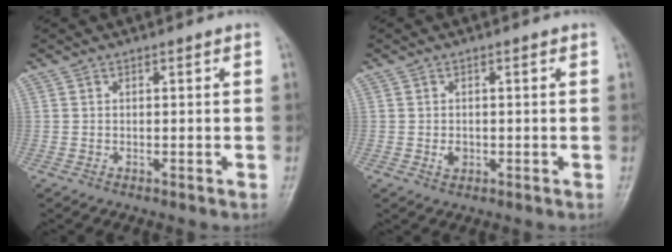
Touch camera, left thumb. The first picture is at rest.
{"total": 1.7, "force": [-0.3, 1.4, 1.0], "torque": [-0.012, 0.001, -0.003]}